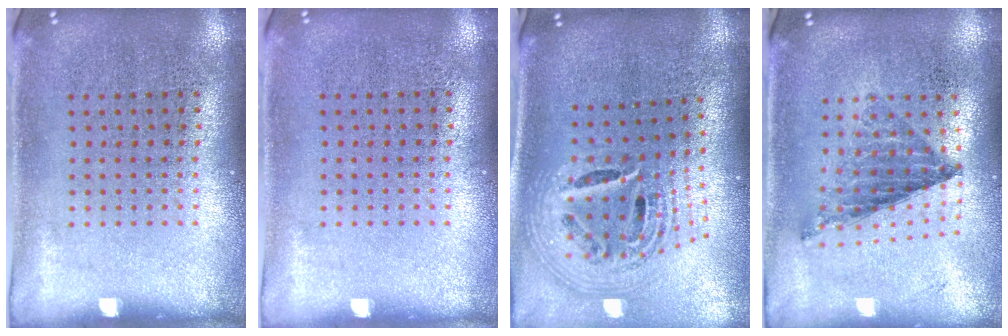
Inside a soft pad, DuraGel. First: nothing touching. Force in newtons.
{"total": 0.0}
{"total": 2.7, "press": 1.9, "slide": 1.9}
{"total": 0.7, "press": 0.7, "slide": 0.1}